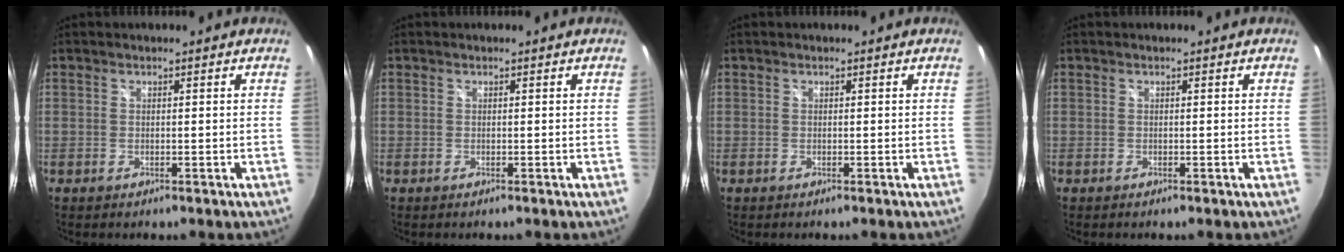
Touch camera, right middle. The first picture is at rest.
{"total": 0.0}
{"total": 0.0}
{"total": 0.0}